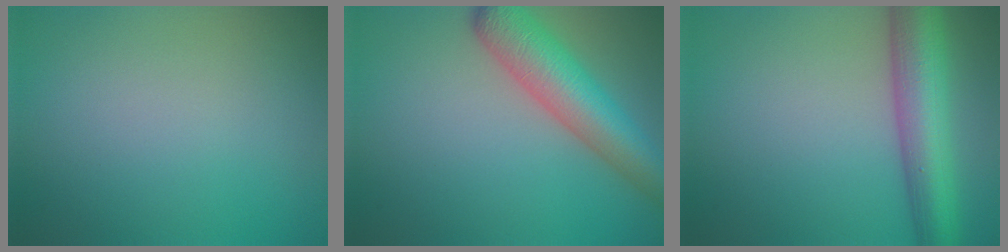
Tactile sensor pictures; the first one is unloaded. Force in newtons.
{"total": 6.8, "press": 6.8, "slide": 0.3}
{"total": 7.4, "press": 7.4, "slide": 0.3}